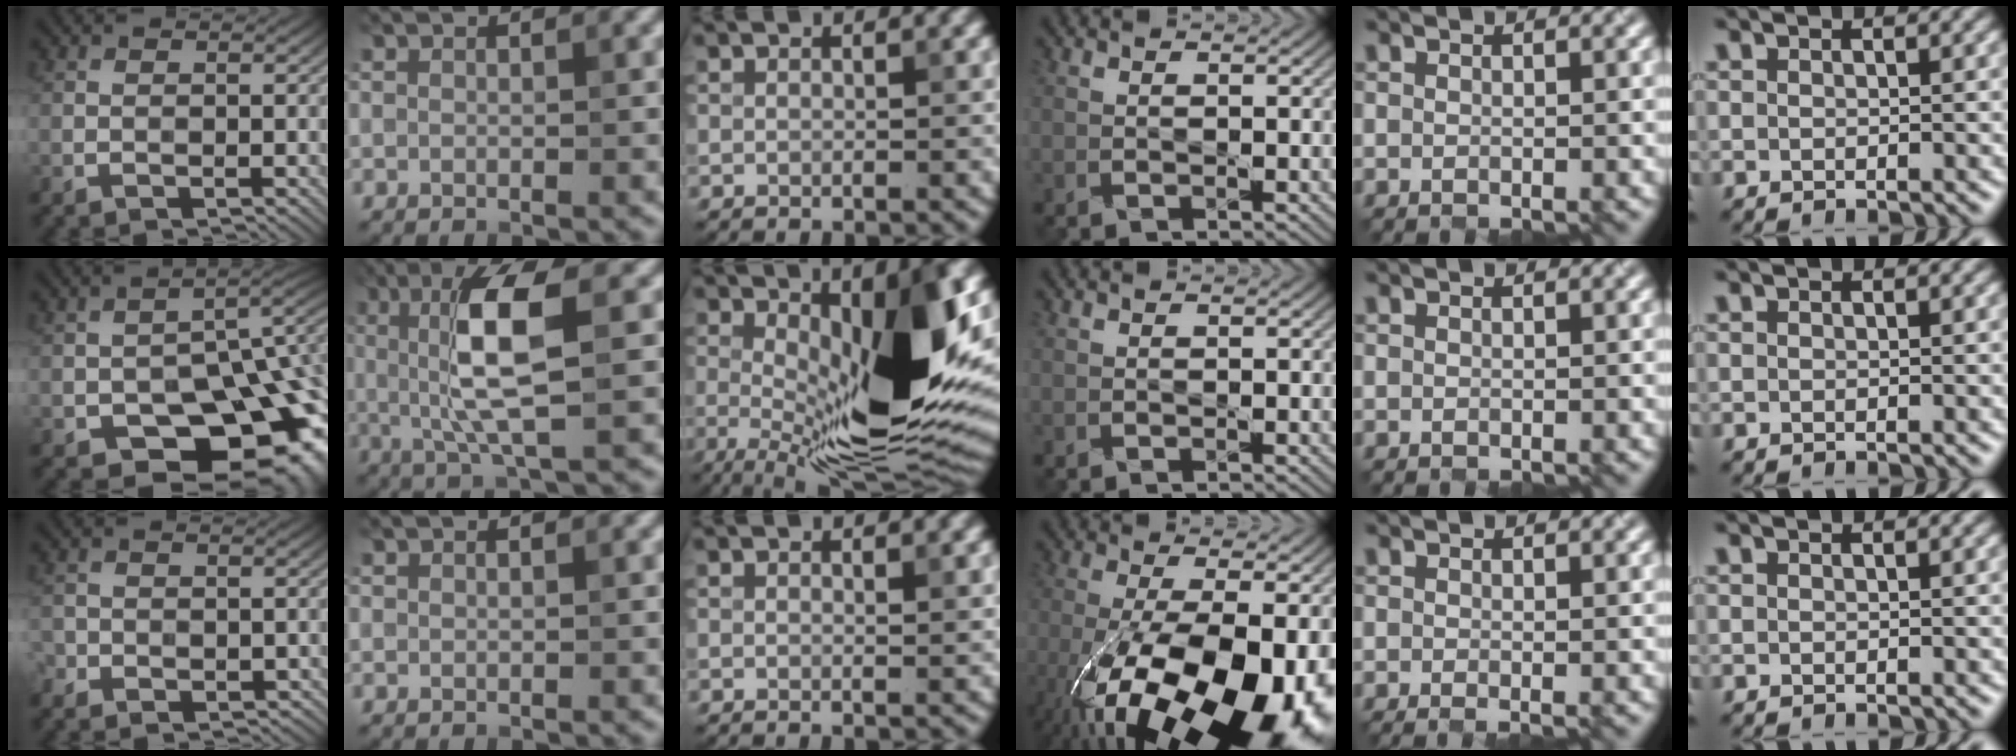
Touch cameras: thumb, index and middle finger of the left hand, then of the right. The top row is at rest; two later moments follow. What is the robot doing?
{"motion": "open", "object": "stapler"}